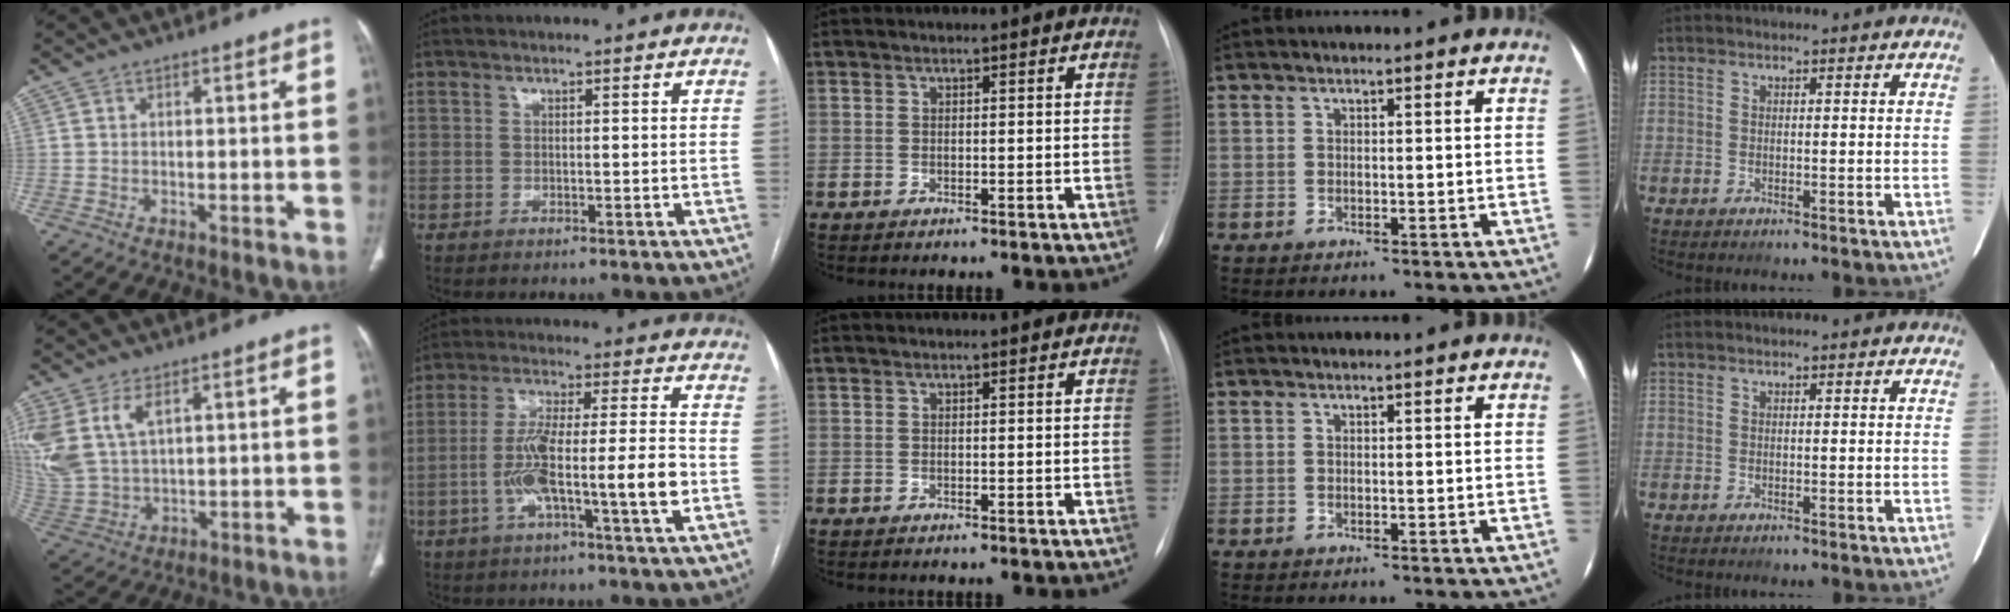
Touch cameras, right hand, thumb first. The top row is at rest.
{"thumb": {"total": 12.5, "force": [5.0, 7.2, 8.9], "torque": [-0.217, -0.008, 0.117]}, "index": {"total": 12.5, "force": [-3.2, 0.7, 12.1], "torque": [-0.221, 0.011, -0.059]}}